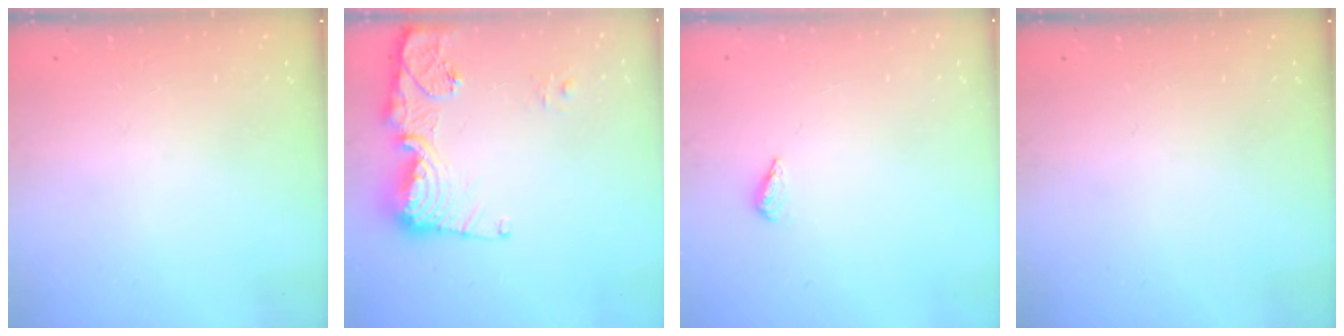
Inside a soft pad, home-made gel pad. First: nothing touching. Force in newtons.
{"total": 14.0, "press": 13.9, "slide": 1.5}
{"total": 2.1, "press": 1.9, "slide": 0.8}
{"total": 0.0}